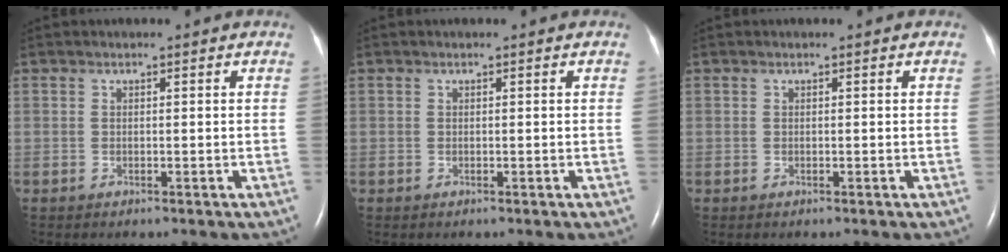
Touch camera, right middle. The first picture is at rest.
{"total": 0.0}
{"total": 0.0}